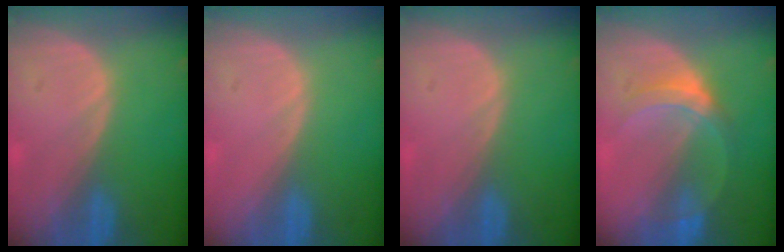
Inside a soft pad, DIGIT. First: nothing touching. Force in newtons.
{"total": 0.0}
{"total": 0.0}
{"total": 5.3, "press": 4.9, "slide": 1.9}